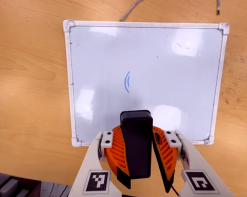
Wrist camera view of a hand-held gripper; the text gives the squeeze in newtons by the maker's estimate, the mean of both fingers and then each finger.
{"total": 10.5, "left": 10.2, "right": 10.8}